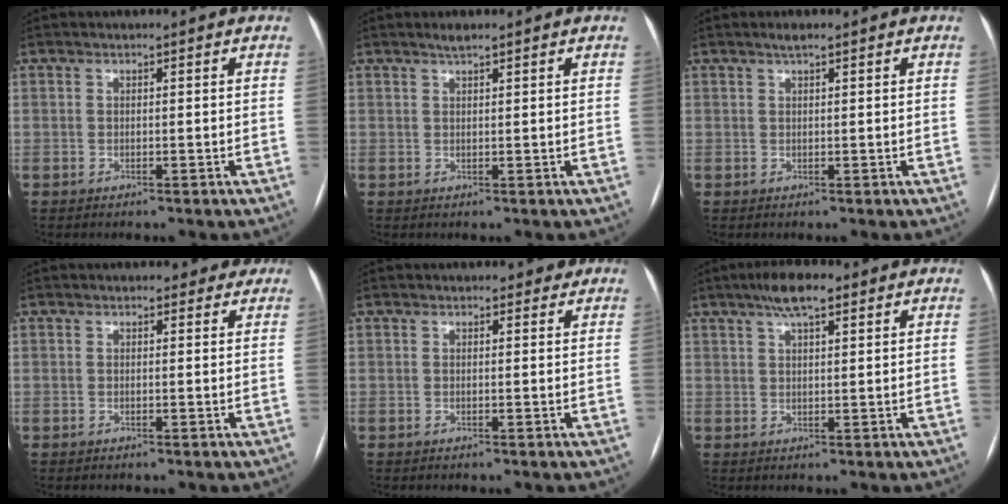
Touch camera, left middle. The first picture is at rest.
{"total": 1.4, "force": [1.1, 0.1, 0.9], "torque": [-0.017, 0.005, 0.024]}
{"total": 1.3, "force": [0.9, 0.1, 0.9], "torque": [-0.016, 0.006, 0.018]}
{"total": 2.5, "force": [2.1, 1.4, 0.4], "torque": [0.006, 0.005, 0.013]}
{"total": 1.6, "force": [1.2, 0.9, 0.4], "torque": [0.000, 0.007, 0.011]}
{"total": 5.6, "force": [3.6, 1.3, 4.1], "torque": [-0.075, 0.015, 0.061]}